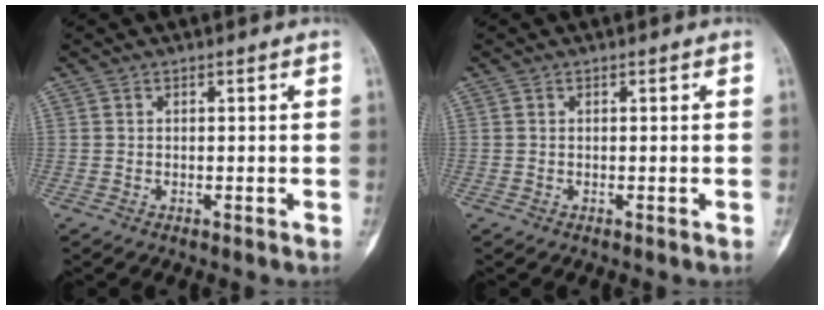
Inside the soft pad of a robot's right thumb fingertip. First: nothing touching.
{"total": 0.0}